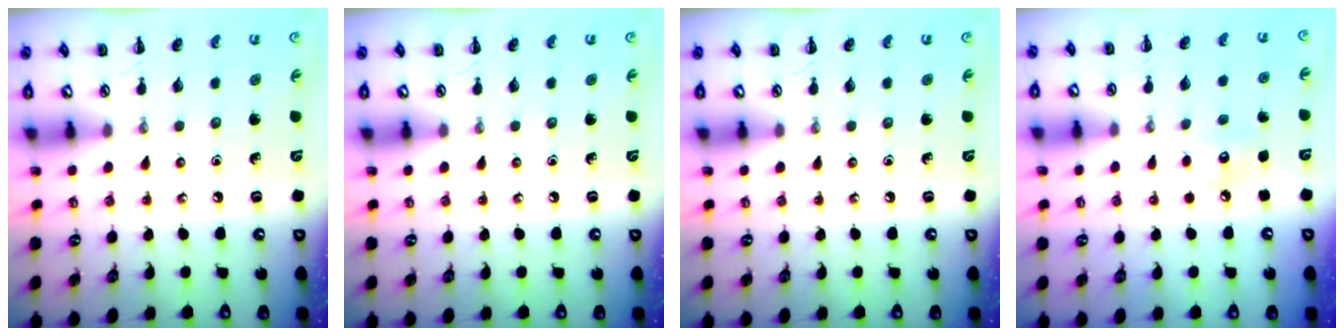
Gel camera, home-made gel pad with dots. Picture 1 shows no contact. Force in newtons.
{"total": 0.0}
{"total": 0.0}
{"total": 5.2, "press": 4.9, "slide": 1.4}